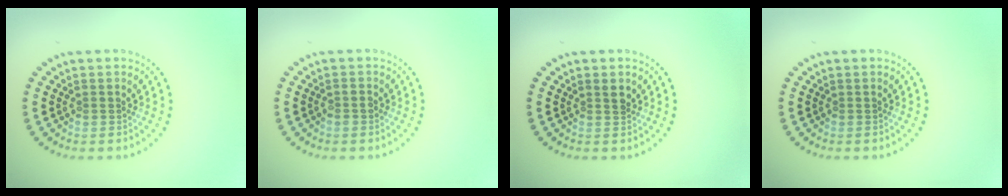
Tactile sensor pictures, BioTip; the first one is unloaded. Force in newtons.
{"total": 0.9, "press": 0.9, "slide": 0.4}
{"total": 1.3, "press": 1.1, "slide": 0.6}
{"total": 0.0}